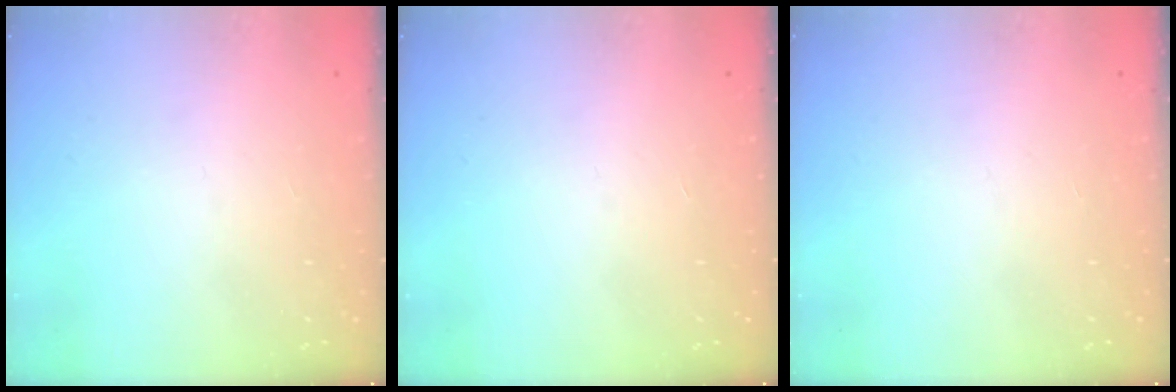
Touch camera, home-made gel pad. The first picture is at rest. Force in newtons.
{"total": 0.0}
{"total": 0.0}